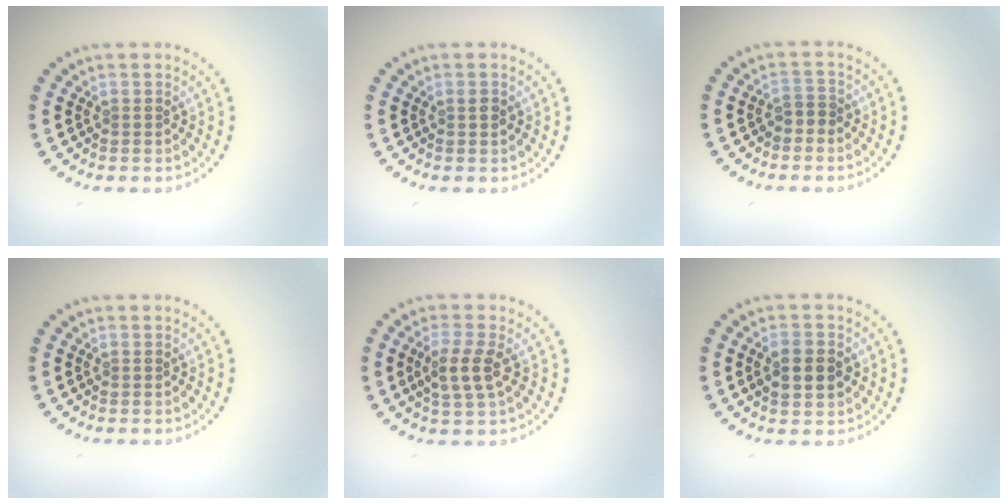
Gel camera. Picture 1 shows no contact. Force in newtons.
{"total": 0.7, "press": 0.7, "slide": 0.1}
{"total": 1.2, "press": 1.0, "slide": 0.6}
{"total": 0.0}
{"total": 2.7, "press": 2.6, "slide": 0.9}
{"total": 3.1, "press": 3.1, "slide": 0.1}